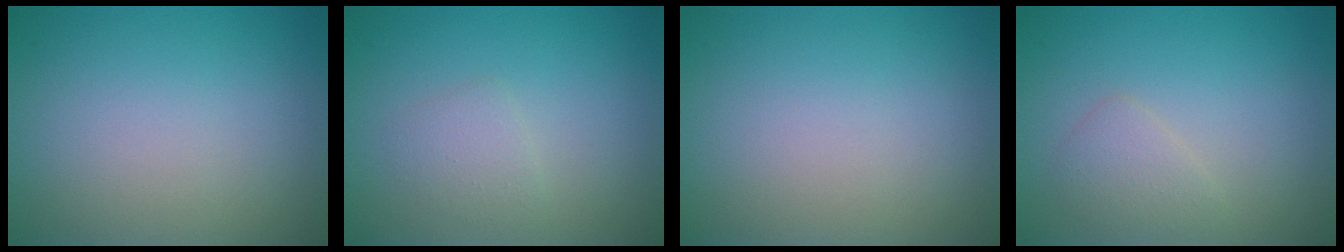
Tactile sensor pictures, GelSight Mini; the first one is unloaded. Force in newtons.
{"total": 1.5, "press": 1.5, "slide": 0.0}
{"total": 0.0}
{"total": 1.7, "press": 1.7, "slide": 0.1}